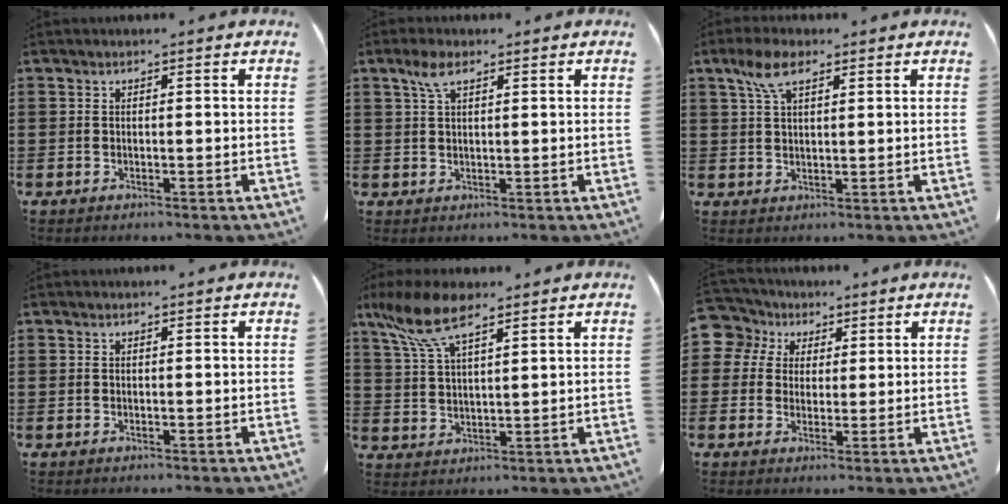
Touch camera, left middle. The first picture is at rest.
{"total": 3.4, "force": [1.8, 1.1, 2.6], "torque": [-0.059, 0.004, 0.033]}
{"total": 5.5, "force": [3.0, 2.1, 4.1], "torque": [-0.090, 0.007, 0.054]}
{"total": 0.0}
{"total": 8.6, "force": [5.8, 2.7, 5.8], "torque": [-0.142, -0.013, 0.102]}
{"total": 5.2, "force": [2.4, 4.5, 0.8], "torque": [-0.046, 0.003, 0.043]}